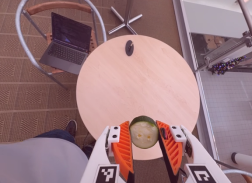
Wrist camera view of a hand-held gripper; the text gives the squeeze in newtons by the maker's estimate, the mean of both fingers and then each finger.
{"total": 8.8, "left": 8.4, "right": 9.1}